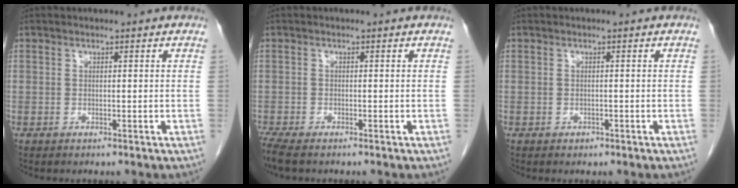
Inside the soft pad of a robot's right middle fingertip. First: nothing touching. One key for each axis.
{"total": 3.6, "fx": -2.9, "fy": 0.7, "fz": 2.0, "tx": -0.045, "ty": -0.013, "tz": -0.051}
{"total": 0.6, "fx": -0.3, "fy": 0.4, "fz": 0.1, "tx": -0.005, "ty": 0.001, "tz": -0.005}